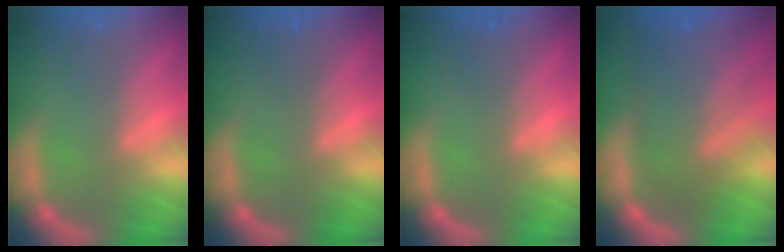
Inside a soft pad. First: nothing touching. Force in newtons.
{"total": 1.0}
{"total": 1.5}
{"total": 9.0}